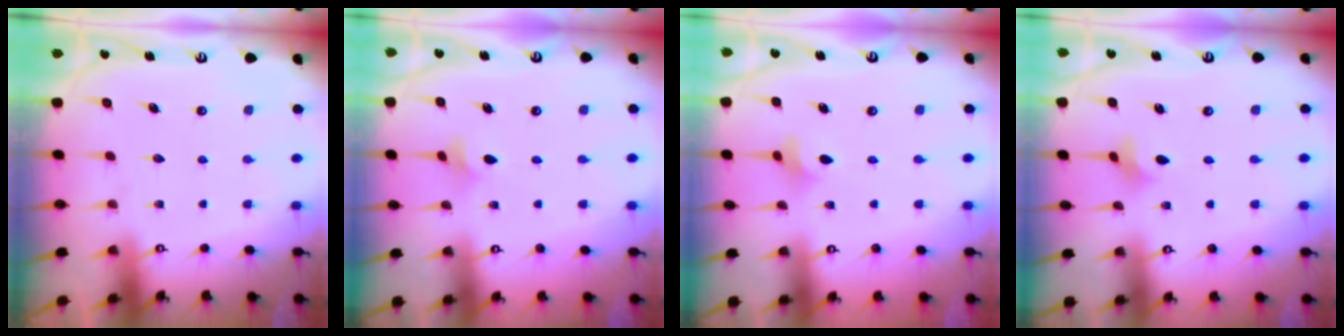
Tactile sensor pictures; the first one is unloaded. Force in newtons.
{"total": 3.0, "press": 2.9, "slide": 0.8}
{"total": 3.4, "press": 3.3, "slide": 0.7}
{"total": 2.5, "press": 2.5, "slide": 0.4}